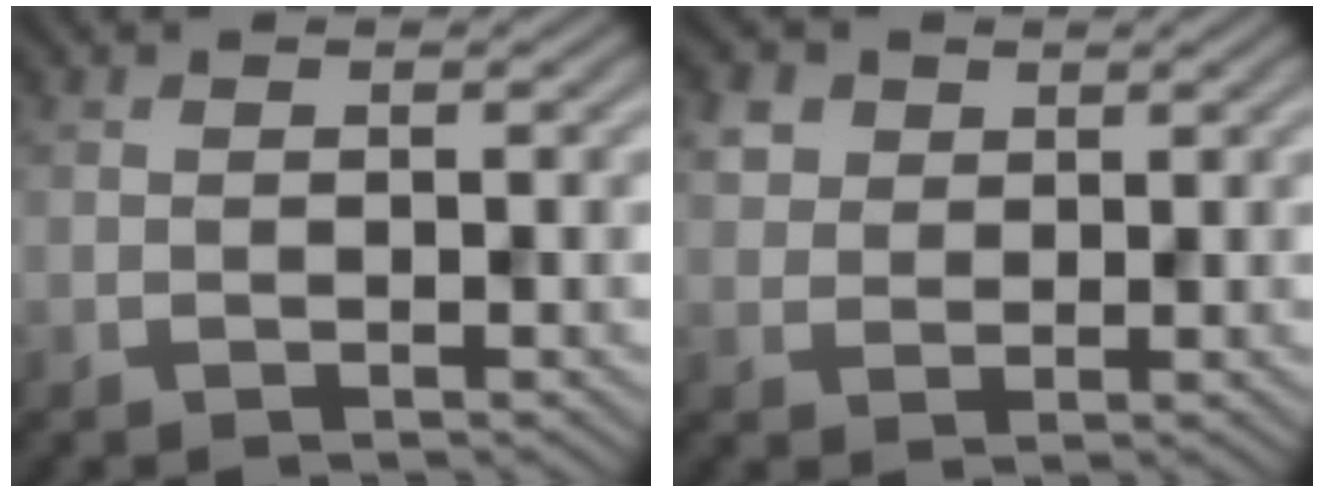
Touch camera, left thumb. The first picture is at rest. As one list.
[{"total": 3.3, "force": [1.5, 2.7, 1.2], "torque": [-0.040, -0.001, 0.035]}]